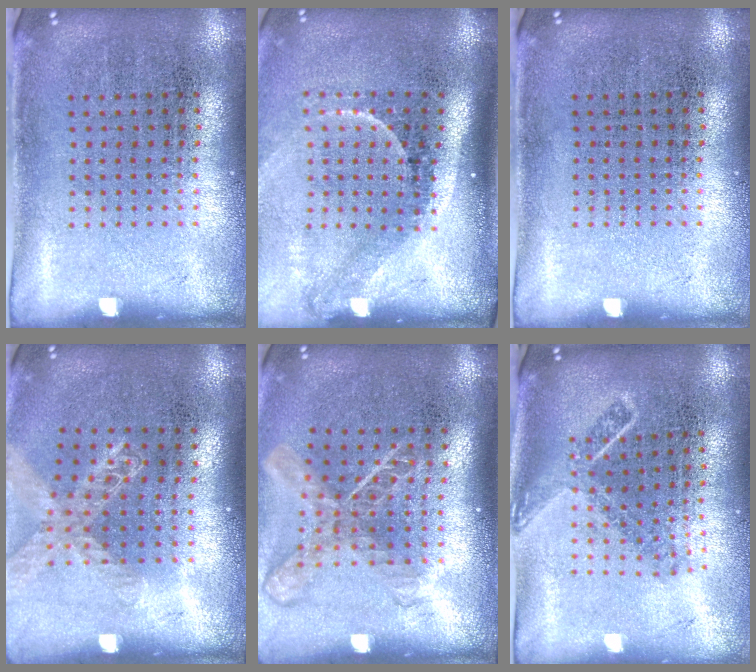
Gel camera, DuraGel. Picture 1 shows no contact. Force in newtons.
{"total": 2.2, "press": 1.4, "slide": 1.6}
{"total": 0.0}
{"total": 1.4, "press": 1.3, "slide": 0.4}
{"total": 2.0, "press": 1.4, "slide": 1.3}
{"total": 1.8, "press": 1.3, "slide": 1.3}